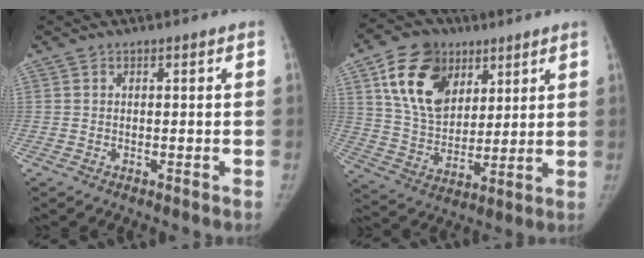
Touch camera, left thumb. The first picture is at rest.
{"total": 17.3, "force": [7.7, 12.0, 9.8], "torque": [-0.150, -0.022, 0.145]}